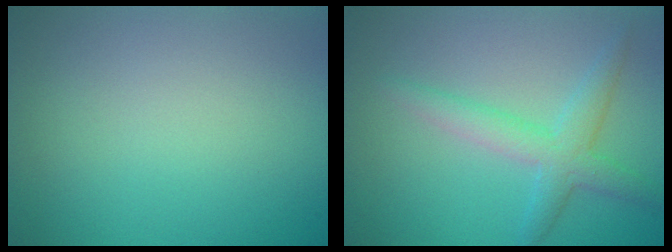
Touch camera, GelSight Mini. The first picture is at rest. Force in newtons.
{"total": 3.3, "press": 3.3, "slide": 0.1}